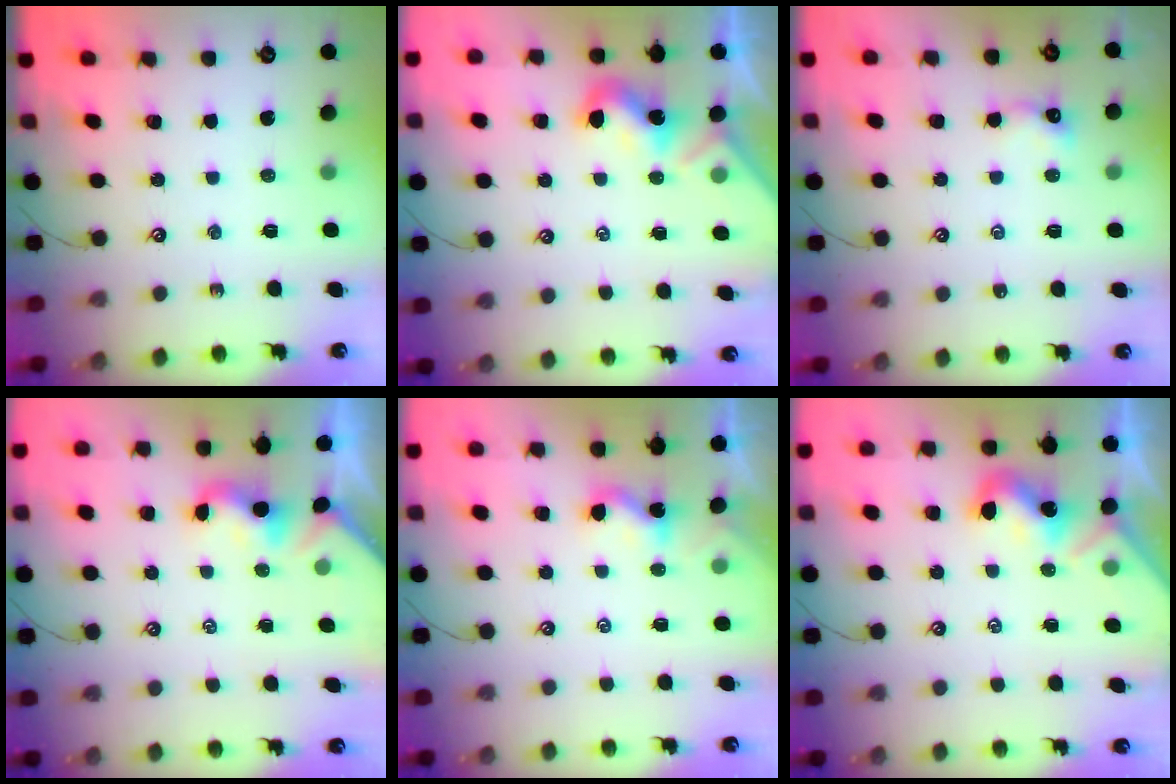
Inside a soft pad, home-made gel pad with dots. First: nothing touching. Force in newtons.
{"total": 1.8, "press": 1.8, "slide": 0.5}
{"total": 1.6, "press": 1.6, "slide": 0.4}
{"total": 2.0, "press": 1.9, "slide": 0.5}
{"total": 1.9, "press": 1.9, "slide": 0.2}
{"total": 2.0, "press": 2.0, "slide": 0.4}